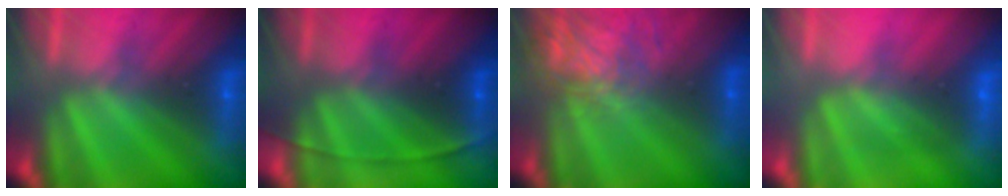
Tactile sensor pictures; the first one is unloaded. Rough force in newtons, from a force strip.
{"total": 1.6}
{"total": 9.2}
{"total": 2.7}